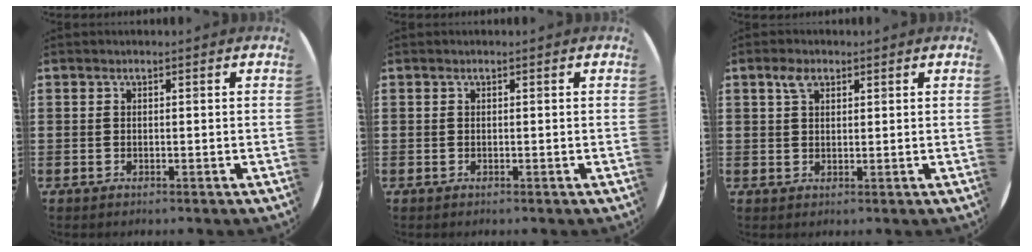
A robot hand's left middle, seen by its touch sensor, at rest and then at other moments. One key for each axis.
{"total": 0.0}
{"total": 2.5, "fx": 1.5, "fy": 1.4, "fz": 1.4, "tx": -0.025, "ty": 0.002, "tz": 0.027}